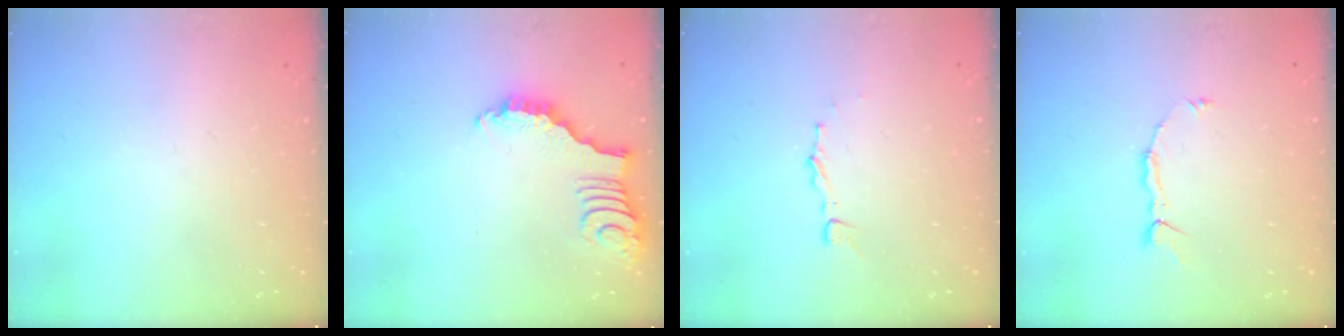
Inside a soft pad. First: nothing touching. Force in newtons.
{"total": 3.2, "press": 3.2, "slide": 0.3}
{"total": 2.9, "press": 2.9, "slide": 0.3}
{"total": 3.3, "press": 3.3, "slide": 0.2}